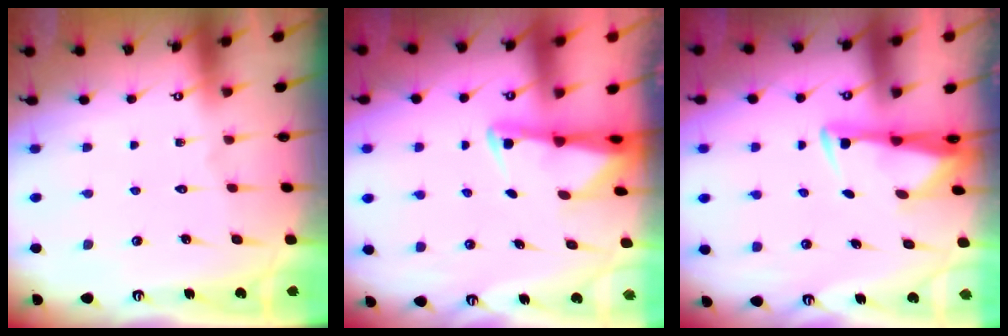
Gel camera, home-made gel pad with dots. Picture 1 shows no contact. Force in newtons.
{"total": 2.4, "press": 2.3, "slide": 0.5}
{"total": 3.0, "press": 2.9, "slide": 0.9}